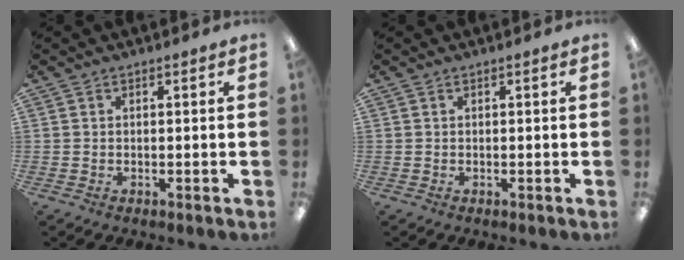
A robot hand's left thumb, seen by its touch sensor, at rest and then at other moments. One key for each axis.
{"total": 0.0}